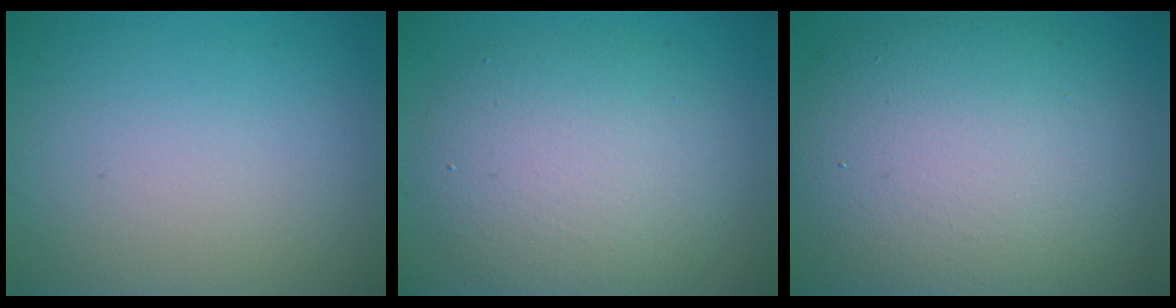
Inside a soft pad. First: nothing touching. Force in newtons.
{"total": 6.9, "press": 6.9, "slide": 0.1}
{"total": 11.8, "press": 11.8, "slide": 0.9}